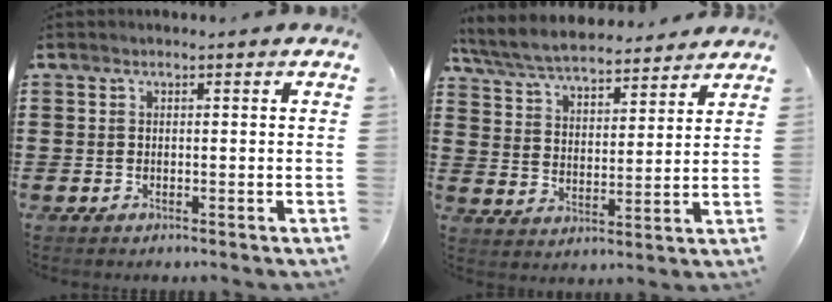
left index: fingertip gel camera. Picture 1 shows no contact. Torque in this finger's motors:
{"motor_torque": [0.94, -1.20, -0.65, 0.02]}